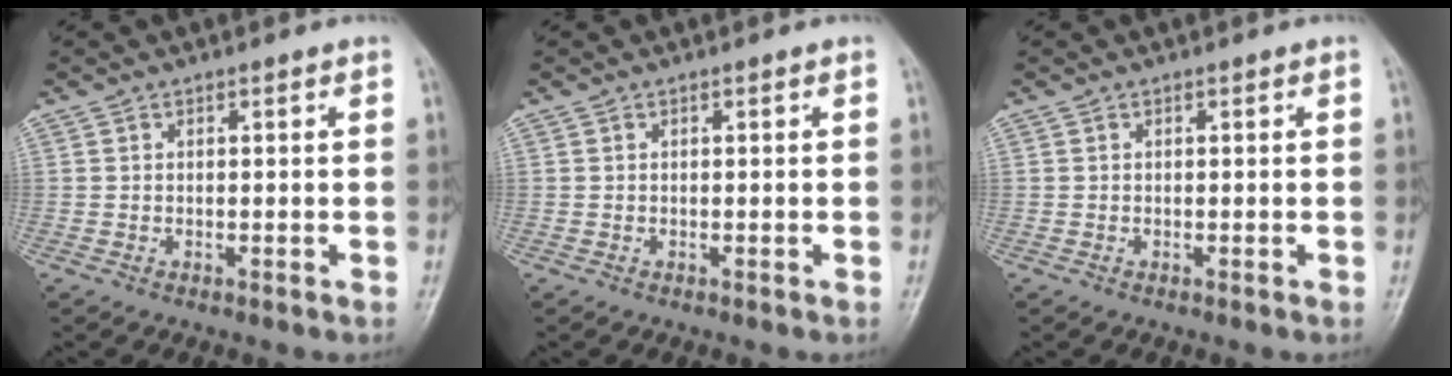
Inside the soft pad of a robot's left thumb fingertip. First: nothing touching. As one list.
[{"total": 0.0}, {"total": 0.0}]